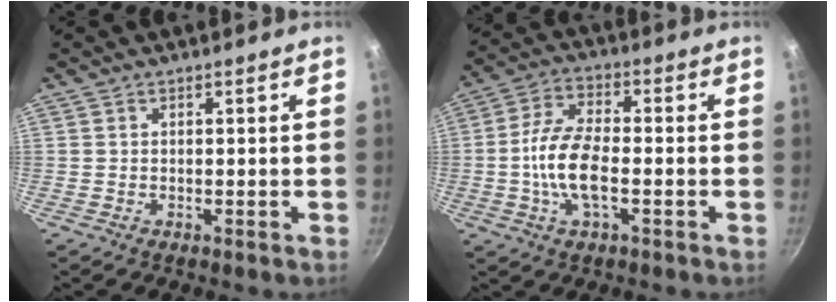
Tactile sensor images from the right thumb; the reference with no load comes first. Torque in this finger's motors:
{"motor_torque": [2.83, 2.17, 1.51, -0.24, 0.42]}